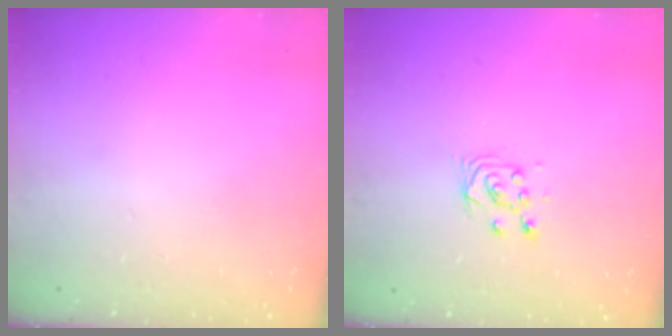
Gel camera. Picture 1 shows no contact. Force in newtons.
{"total": 6.1, "press": 6.1, "slide": 0.5}